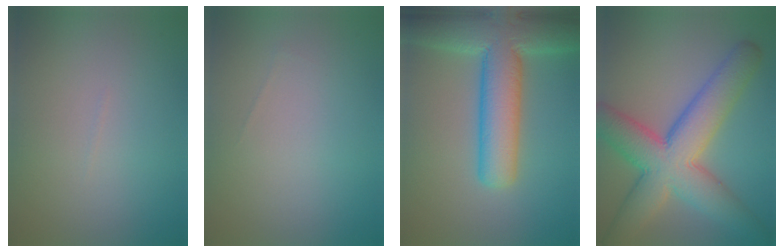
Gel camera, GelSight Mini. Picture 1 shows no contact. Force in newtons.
{"total": 0.0}
{"total": 9.3, "press": 9.3, "slide": 0.4}
{"total": 9.9, "press": 9.9, "slide": 0.4}